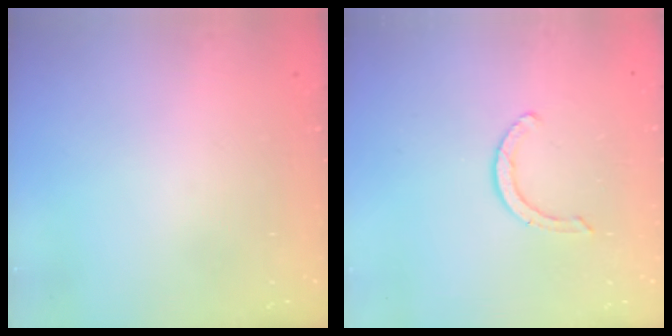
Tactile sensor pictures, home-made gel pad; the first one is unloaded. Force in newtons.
{"total": 3.1, "press": 3.1, "slide": 0.1}